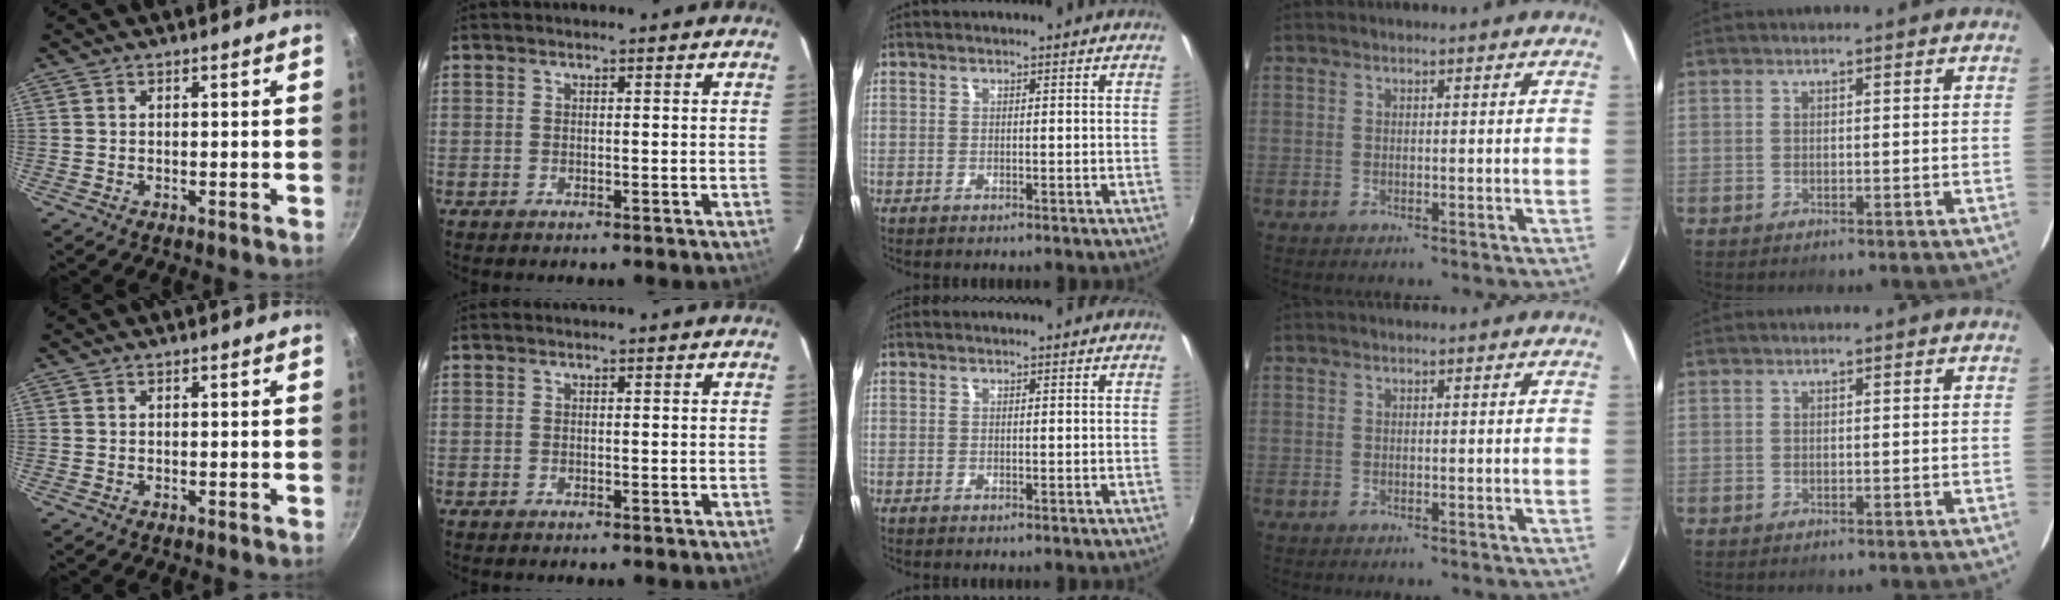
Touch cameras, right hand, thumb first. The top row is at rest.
{}